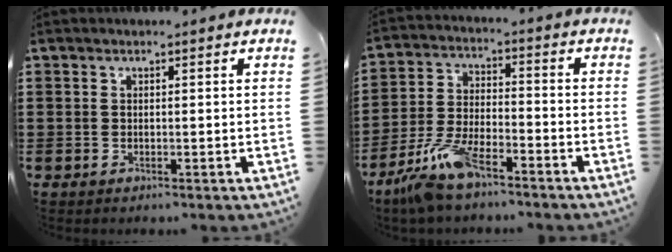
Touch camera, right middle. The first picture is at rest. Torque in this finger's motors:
{"motor_torque": [1.12, -1.02, 0.21, 0.20]}